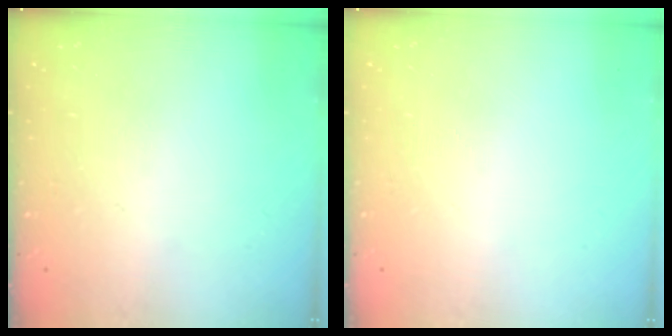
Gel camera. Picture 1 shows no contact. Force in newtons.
{"total": 0.0}